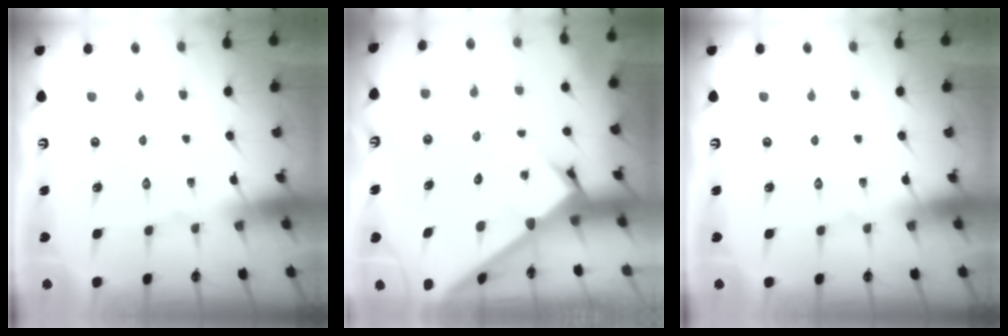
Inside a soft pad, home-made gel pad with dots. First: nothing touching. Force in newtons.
{"total": 2.7, "press": 2.7, "slide": 0.2}
{"total": 0.0}